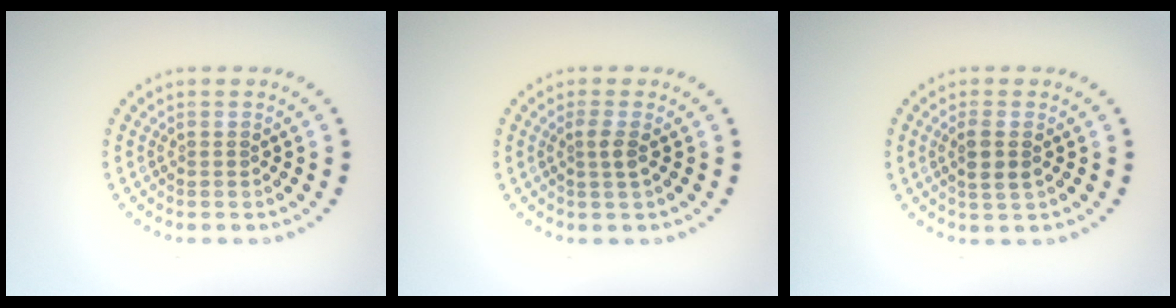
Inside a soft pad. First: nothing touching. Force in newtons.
{"total": 1.4, "press": 1.1, "slide": 0.9}
{"total": 2.0, "press": 1.8, "slide": 0.9}